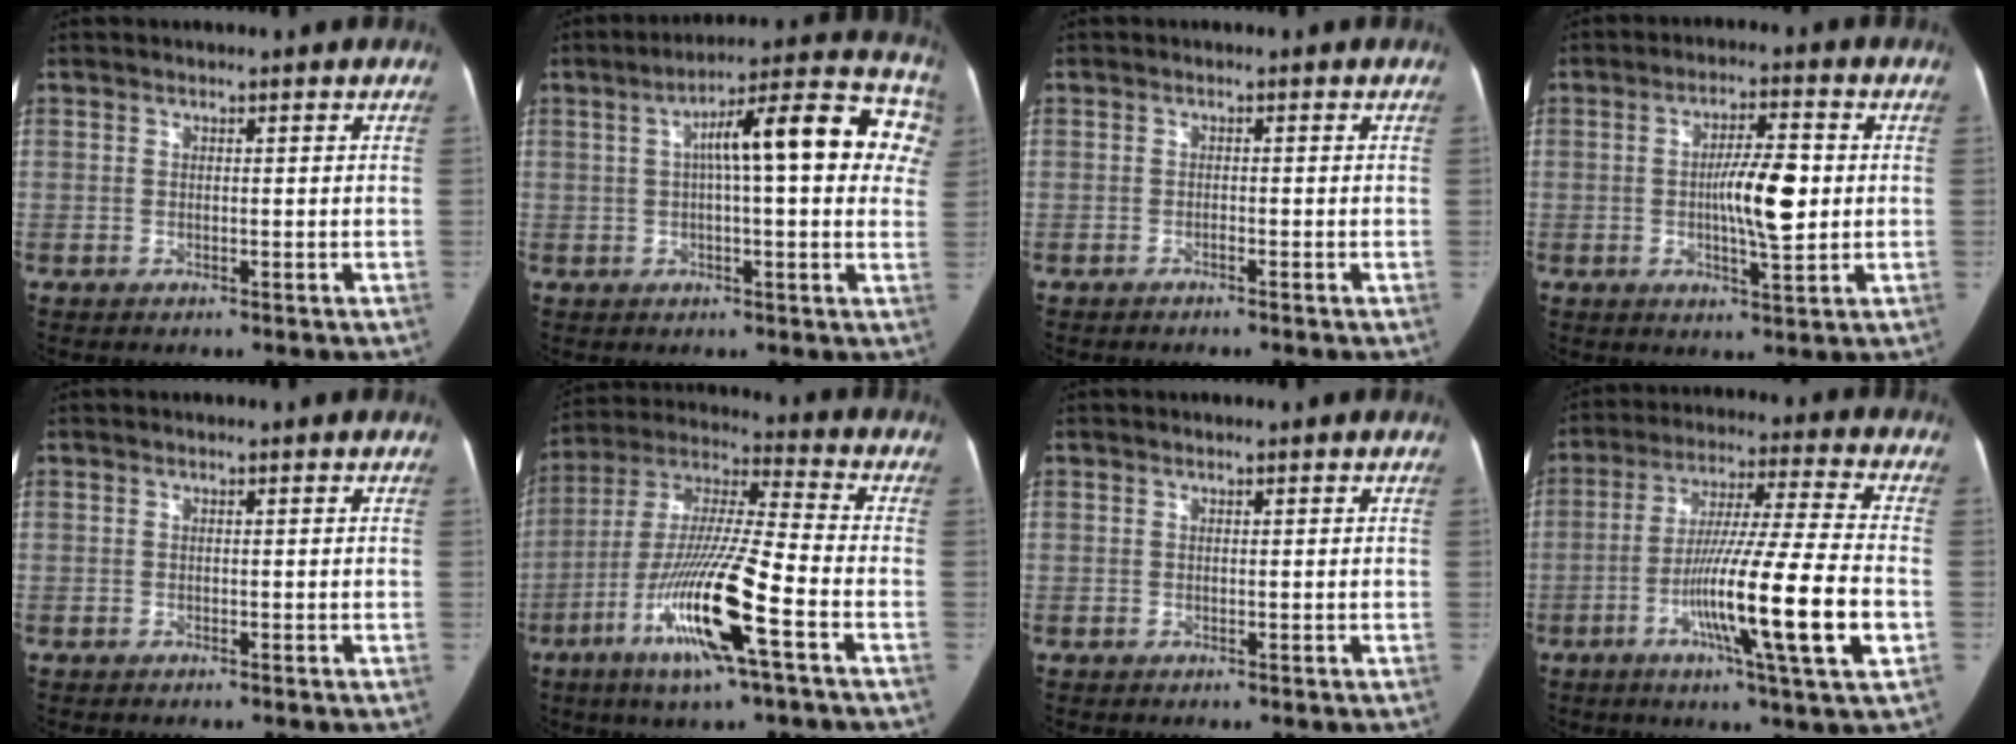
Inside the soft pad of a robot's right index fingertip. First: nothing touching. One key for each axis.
{"total": 17.1, "fx": 3.7, "fy": 3.8, "fz": 16.2, "tx": -0.218, "ty": 0.059, "tz": 0.045}
{"total": 0.8, "fx": -0.7, "fy": 0.1, "fz": 0.3, "tx": -0.007, "ty": 0.001, "tz": -0.012}
{"total": 8.6, "fx": -0.1, "fy": 2.0, "fz": 8.4, "tx": -0.147, "ty": 0.009, "tz": -0.002}
{"total": 0.0}
{"total": 17.8, "fx": -7.3, "fy": 1.0, "fz": 16.2, "tx": -0.334, "ty": -0.014, "tz": -0.136}
{"total": 0.0}
{"total": 18.0, "fx": -5.2, "fy": -0.4, "fz": 17.2, "tx": -0.285, "ty": -0.011, "tz": -0.091}